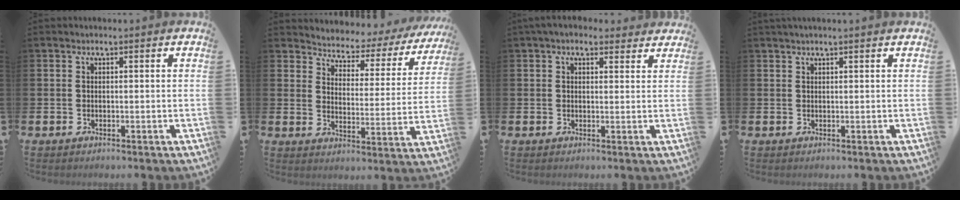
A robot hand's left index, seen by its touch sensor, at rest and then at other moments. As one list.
[{"total": 3.5, "force": [3.2, 1.6, 0.0], "torque": [-0.030, -0.032, 0.045]}, {"total": 3.5, "force": [3.1, 1.4, 0.9], "torque": [-0.015, -0.007, 0.055]}, {"total": 0.9, "force": [0.8, -0.2, 0.3], "torque": [-0.011, 0.003, 0.016]}]